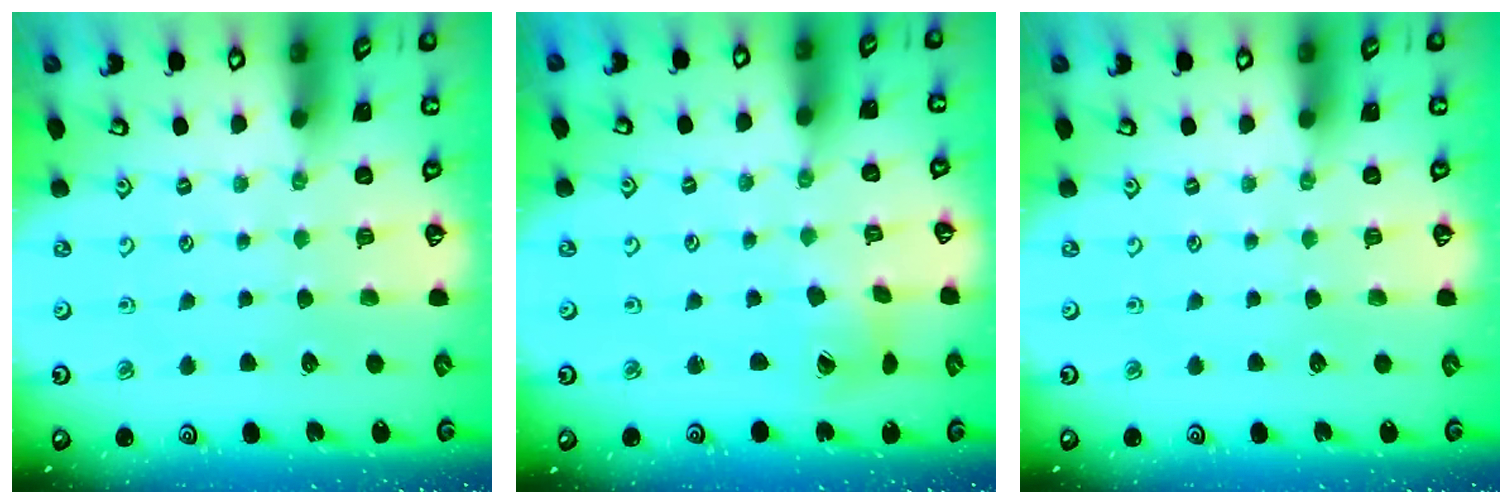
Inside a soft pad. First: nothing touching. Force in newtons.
{"total": 3.6, "press": 3.6, "slide": 0.4}
{"total": 0.0}